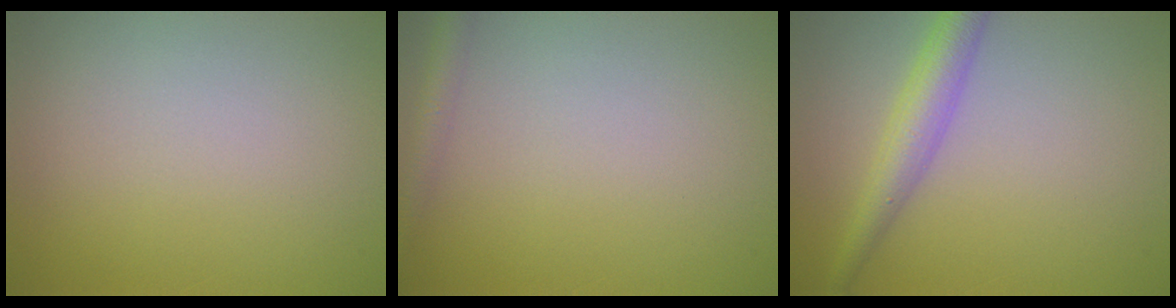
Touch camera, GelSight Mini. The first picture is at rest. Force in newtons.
{"total": 1.8, "press": 1.8, "slide": 0.1}
{"total": 3.4, "press": 3.4, "slide": 0.1}